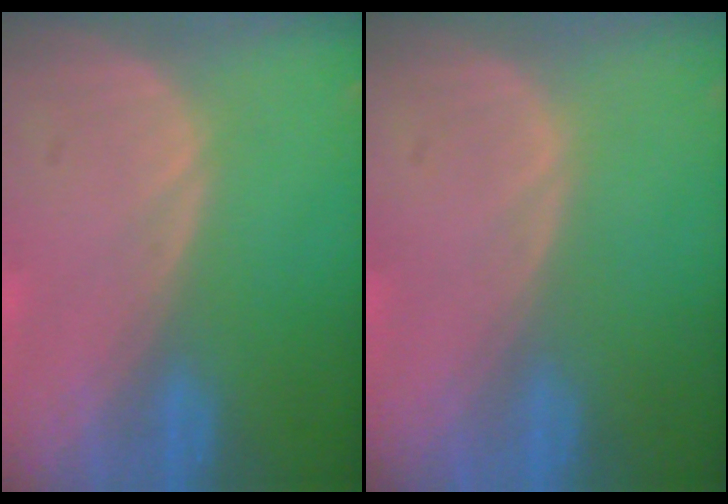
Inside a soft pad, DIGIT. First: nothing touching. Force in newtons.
{"total": 0.0}